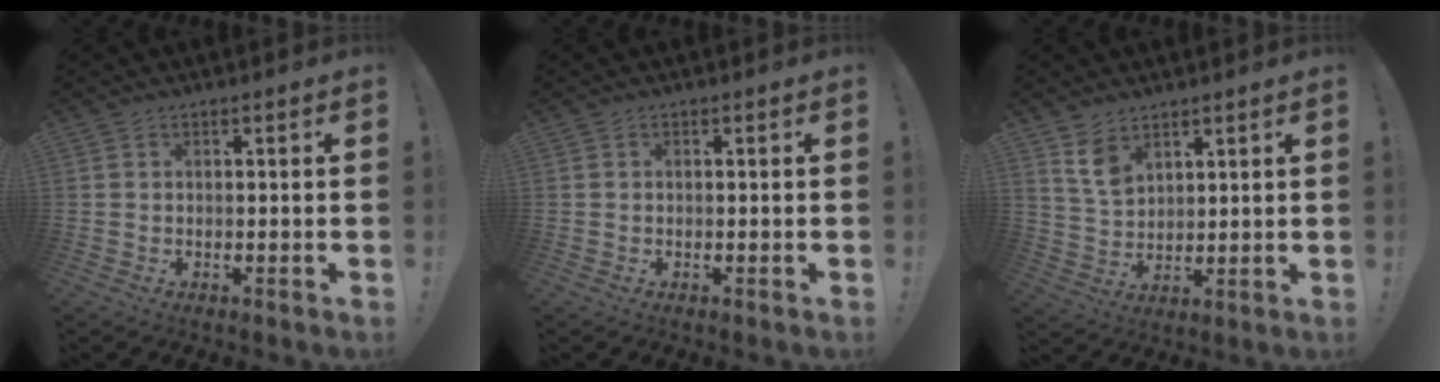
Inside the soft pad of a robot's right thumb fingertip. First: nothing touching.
{"total": 0.0}
{"total": 7.3, "force": [4.8, 4.4, 3.4], "torque": [-0.051, -0.026, 0.091]}